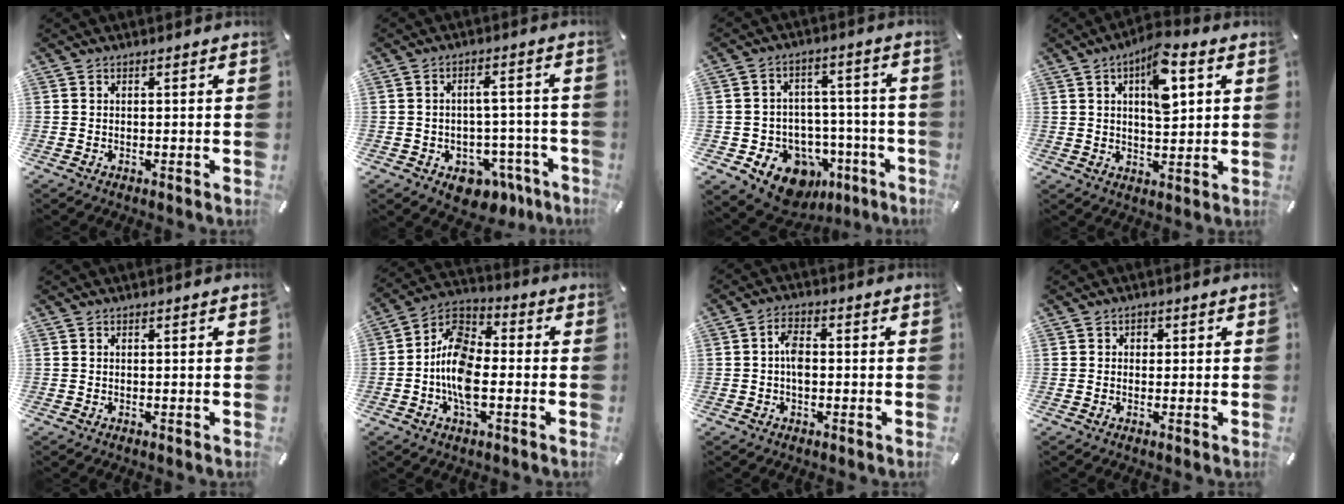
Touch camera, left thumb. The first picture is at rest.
{"total": 6.7, "force": [-2.3, 5.0, 3.8], "torque": [-0.045, 0.001, -0.038]}
{"total": 12.6, "force": [-7.1, 9.2, 4.8], "torque": [-0.049, 0.043, -0.111]}
{"total": 10.5, "force": [4.3, 4.8, 8.3], "torque": [-0.118, -0.012, 0.068]}
{"total": 0.0}
{"total": 11.7, "force": [-3.3, 6.9, 8.8], "torque": [-0.190, 0.013, -0.061]}
{"total": 4.2, "force": [-0.4, 2.4, 3.4], "torque": [-0.072, 0.006, -0.008]}
{"total": 1.4, "force": [-0.1, 1.3, 0.5], "torque": [-0.004, 0.003, -0.007]}